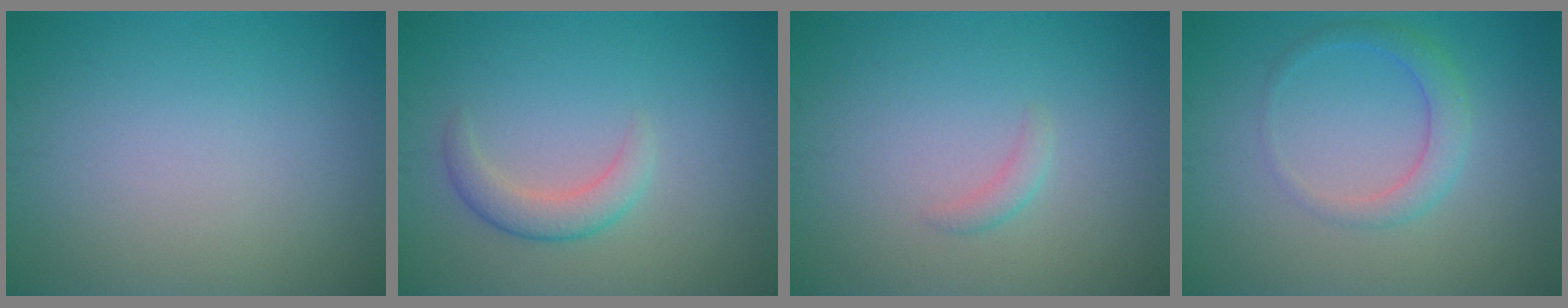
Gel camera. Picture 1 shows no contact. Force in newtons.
{"total": 2.4, "press": 2.4, "slide": 0.2}
{"total": 1.0, "press": 1.0, "slide": 0.0}
{"total": 2.4, "press": 2.4, "slide": 0.1}